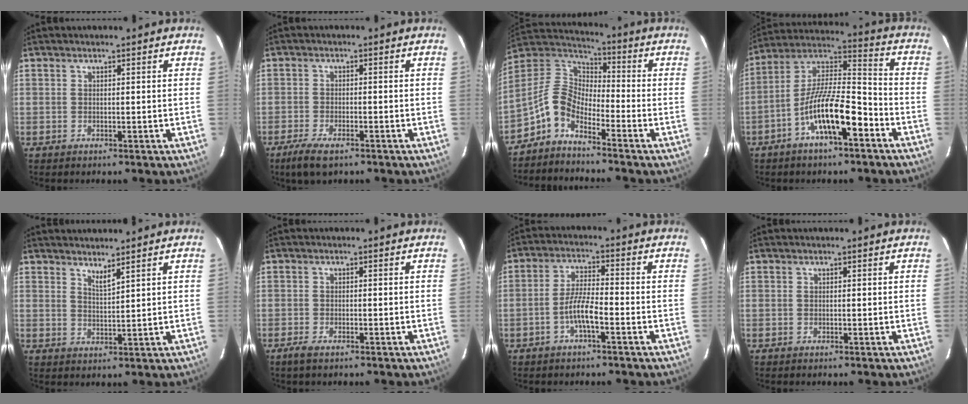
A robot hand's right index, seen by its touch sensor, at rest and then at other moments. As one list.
[{"total": 6.0, "force": [-4.3, 2.0, 3.8], "torque": [-0.097, -0.017, -0.079]}, {"total": 8.2, "force": [-5.5, 3.6, 4.8], "torque": [-0.108, 0.028, -0.128]}, {"total": 14.4, "force": [-7.3, 3.8, 11.8], "torque": [-0.216, 0.007, -0.133]}, {"total": 2.6, "force": [2.3, -0.1, 1.4], "torque": [-0.025, -0.004, 0.036]}, {"total": 2.5, "force": [-1.9, 0.7, 1.6], "torque": [-0.039, -0.005, -0.037]}, {"total": 5.5, "force": [-2.7, 0.8, 4.7], "torque": [-0.098, 0.008, -0.053]}, {"total": 0.0}]